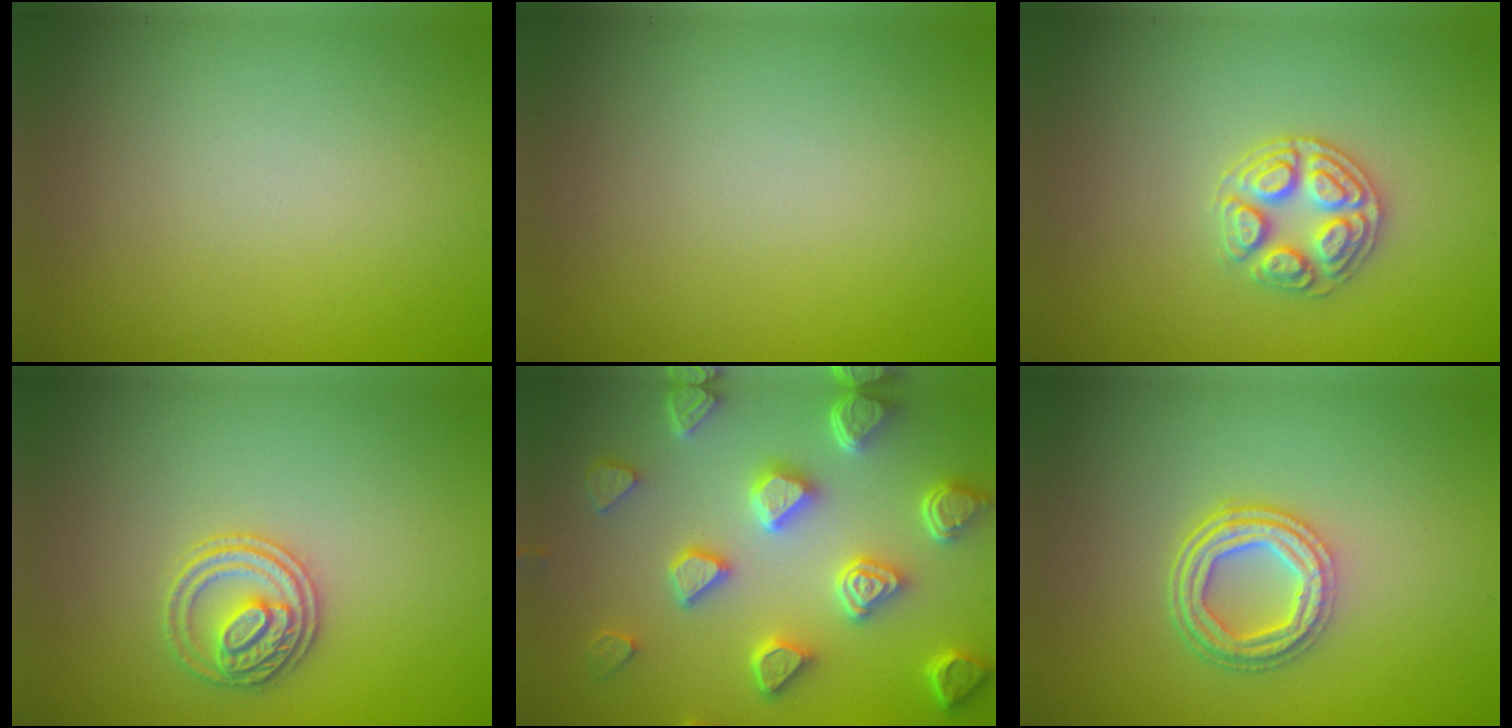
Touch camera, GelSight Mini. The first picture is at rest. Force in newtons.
{"total": 0.0}
{"total": 2.9, "press": 2.8, "slide": 0.3}
{"total": 2.7, "press": 2.7, "slide": 0.6}
{"total": 7.1, "press": 5.7, "slide": 4.1}
{"total": 4.3, "press": 3.3, "slide": 2.8}